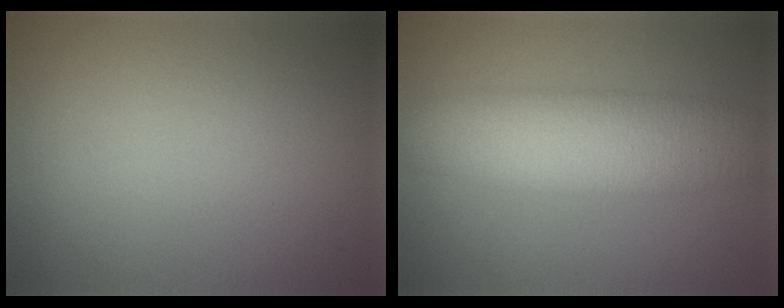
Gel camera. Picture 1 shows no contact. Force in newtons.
{"total": 7.9, "press": 7.9, "slide": 0.1}